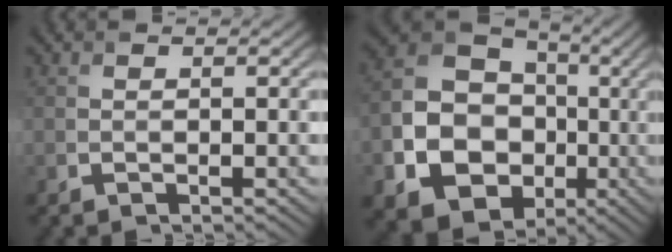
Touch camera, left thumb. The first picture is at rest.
{"total": 16.1, "force": [-4.2, 13.4, 7.9], "torque": [-0.197, -0.050, -0.081]}